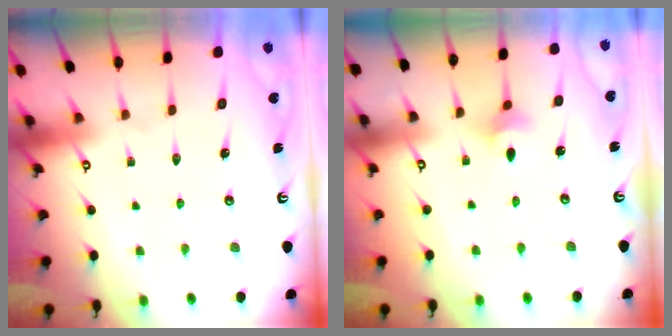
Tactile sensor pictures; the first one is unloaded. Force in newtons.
{"total": 3.3, "press": 3.2, "slide": 0.8}